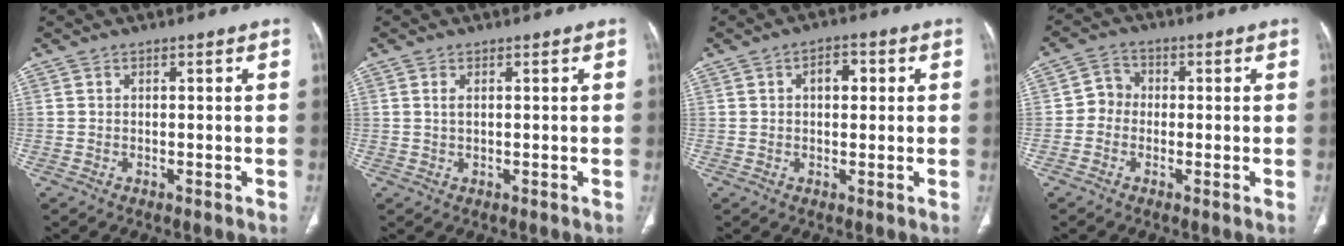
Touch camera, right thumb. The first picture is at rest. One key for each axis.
{"total": 1.3, "fx": 0.5, "fy": 0.6, "fz": 1.0, "tx": -0.022, "ty": 0.002, "tz": 0.014}
{"total": 4.2, "fx": 1.0, "fy": 2.6, "fz": 3.1, "tx": -0.032, "ty": 0.009, "tz": 0.015}
{"total": 3.9, "fx": -0.7, "fy": 3.6, "fz": 1.5, "tx": -0.006, "ty": 0.011, "tz": -0.025}